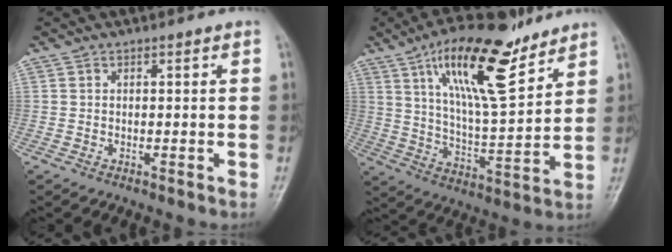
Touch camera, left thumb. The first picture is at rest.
{"total": 19.0, "force": [11.4, 6.0, 13.9], "torque": [-0.212, -0.053, 0.205]}